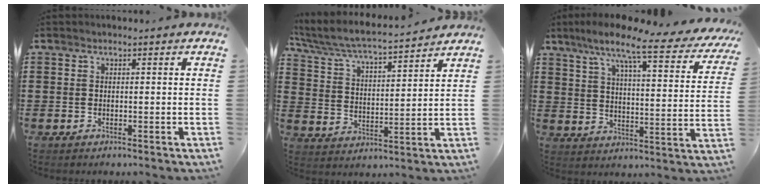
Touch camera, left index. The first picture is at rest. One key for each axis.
{"total": 5.7, "fx": 5.3, "fy": 0.1, "fz": 2.0, "tx": -0.064, "ty": -0.039, "tz": 0.086}
{"total": 10.6, "fx": 8.0, "fy": 0.7, "fz": 6.8, "tx": -0.144, "ty": -0.049, "tz": 0.125}